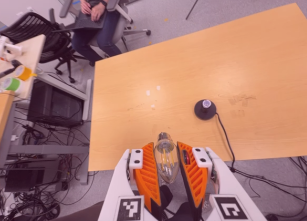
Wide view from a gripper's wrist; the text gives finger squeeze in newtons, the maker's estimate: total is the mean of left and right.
{"total": 8.6, "left": 7.9, "right": 9.2}